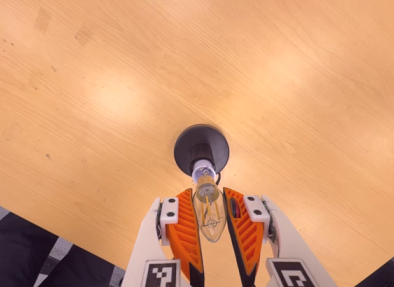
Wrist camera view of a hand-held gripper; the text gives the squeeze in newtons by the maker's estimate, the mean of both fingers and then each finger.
{"total": 11.5, "left": 11.9, "right": 11.1}